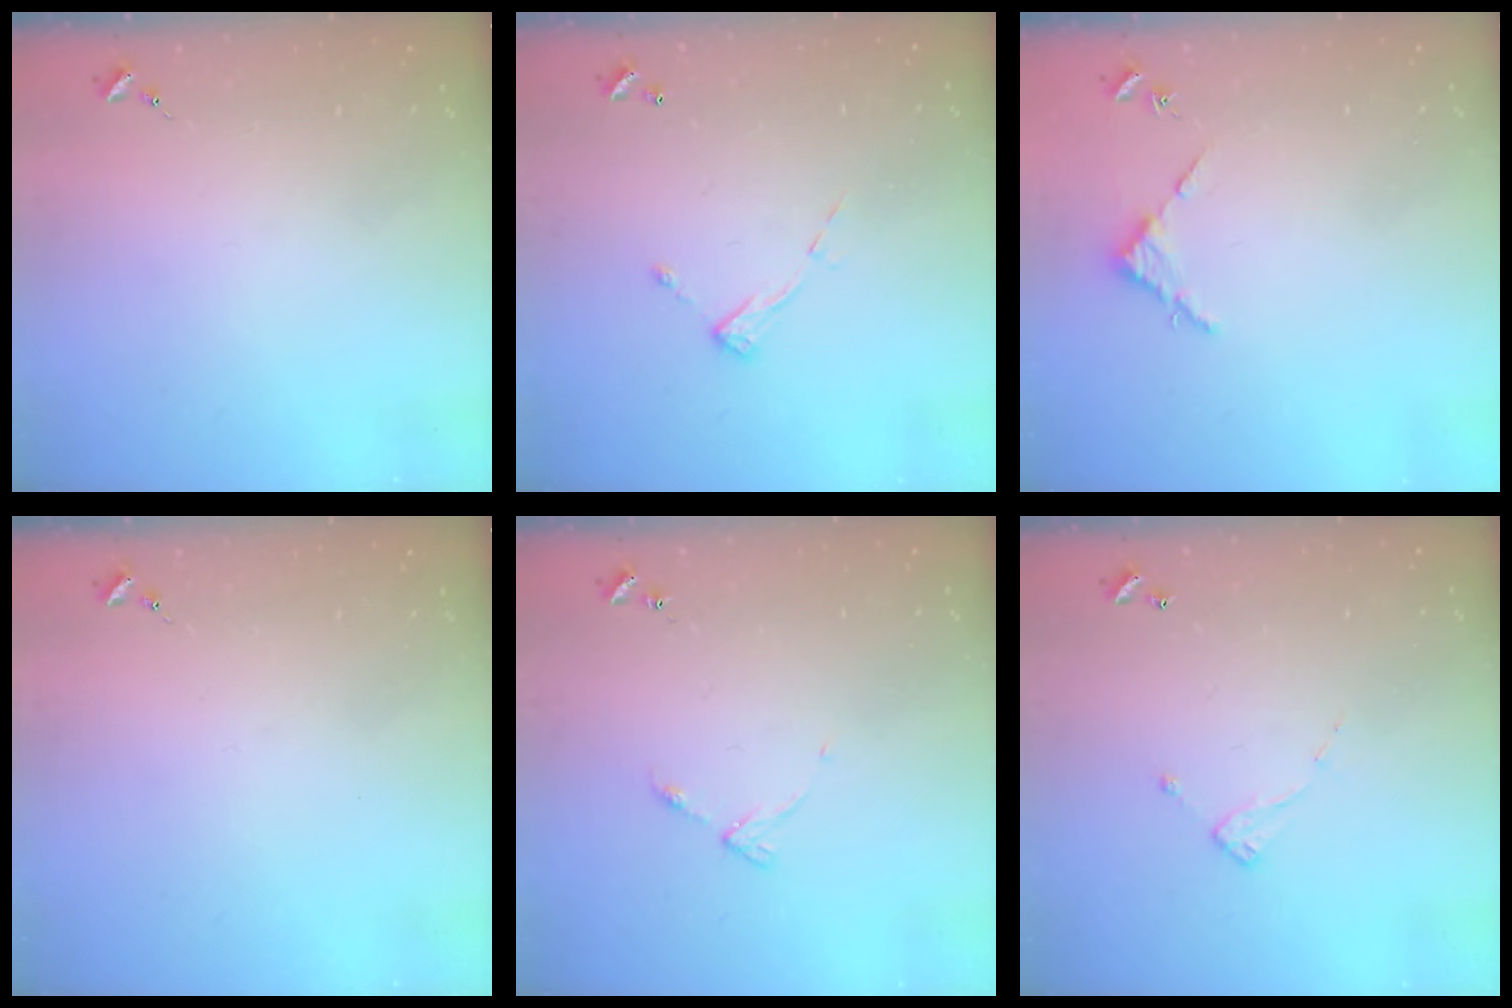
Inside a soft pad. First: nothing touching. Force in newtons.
{"total": 6.3, "press": 6.3, "slide": 0.3}
{"total": 2.7, "press": 2.7, "slide": 0.3}
{"total": 0.0}
{"total": 4.9, "press": 4.9, "slide": 0.6}
{"total": 5.0, "press": 5.0, "slide": 0.4}